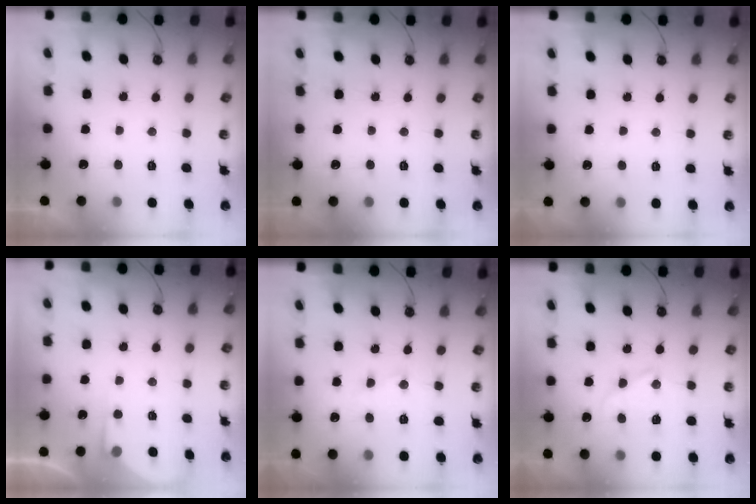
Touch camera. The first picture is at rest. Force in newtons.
{"total": 0.0}
{"total": 2.7, "press": 2.7, "slide": 0.4}
{"total": 3.9, "press": 3.8, "slide": 0.6}
{"total": 7.2, "press": 7.2, "slide": 0.6}
{"total": 13.1, "press": 13.1, "slide": 1.2}